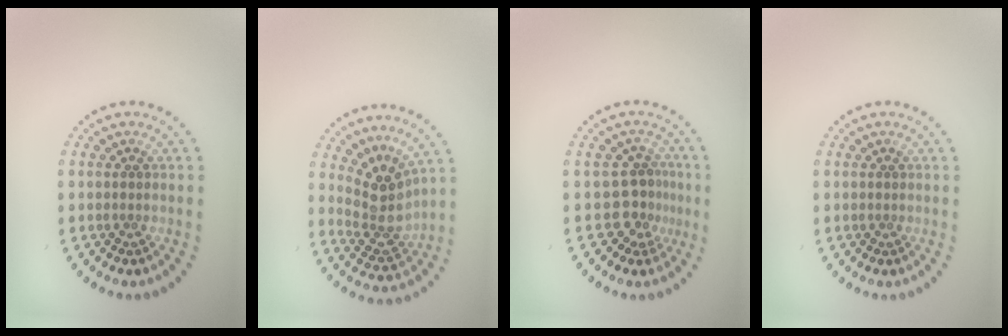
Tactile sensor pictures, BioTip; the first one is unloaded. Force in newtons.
{"total": 3.8, "press": 2.8, "slide": 2.6}
{"total": 2.8, "press": 2.2, "slide": 1.7}
{"total": 0.0}